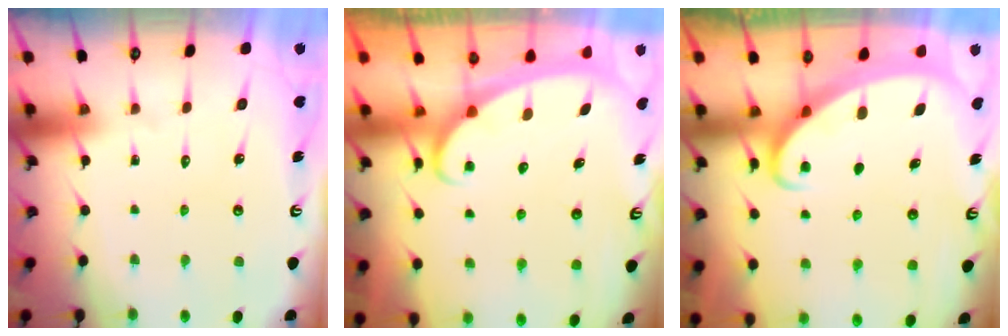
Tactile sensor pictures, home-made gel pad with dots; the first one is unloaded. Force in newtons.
{"total": 2.2, "press": 2.2, "slide": 0.4}
{"total": 2.4, "press": 2.4, "slide": 0.4}